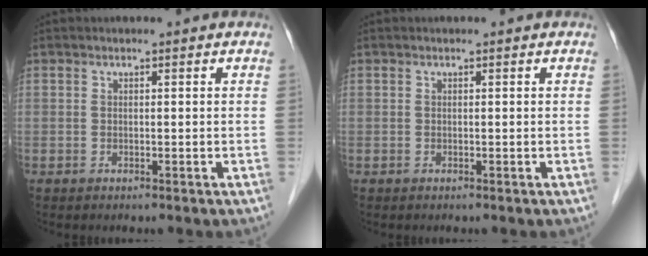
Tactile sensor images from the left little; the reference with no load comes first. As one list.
[{"total": 0.0}]